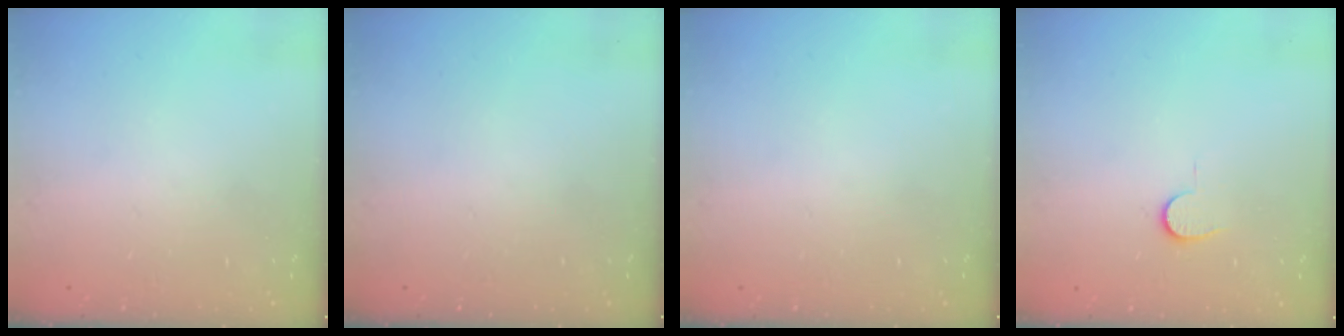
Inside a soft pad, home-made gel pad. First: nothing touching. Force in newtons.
{"total": 0.0}
{"total": 0.0}
{"total": 4.0, "press": 4.0, "slide": 0.4}